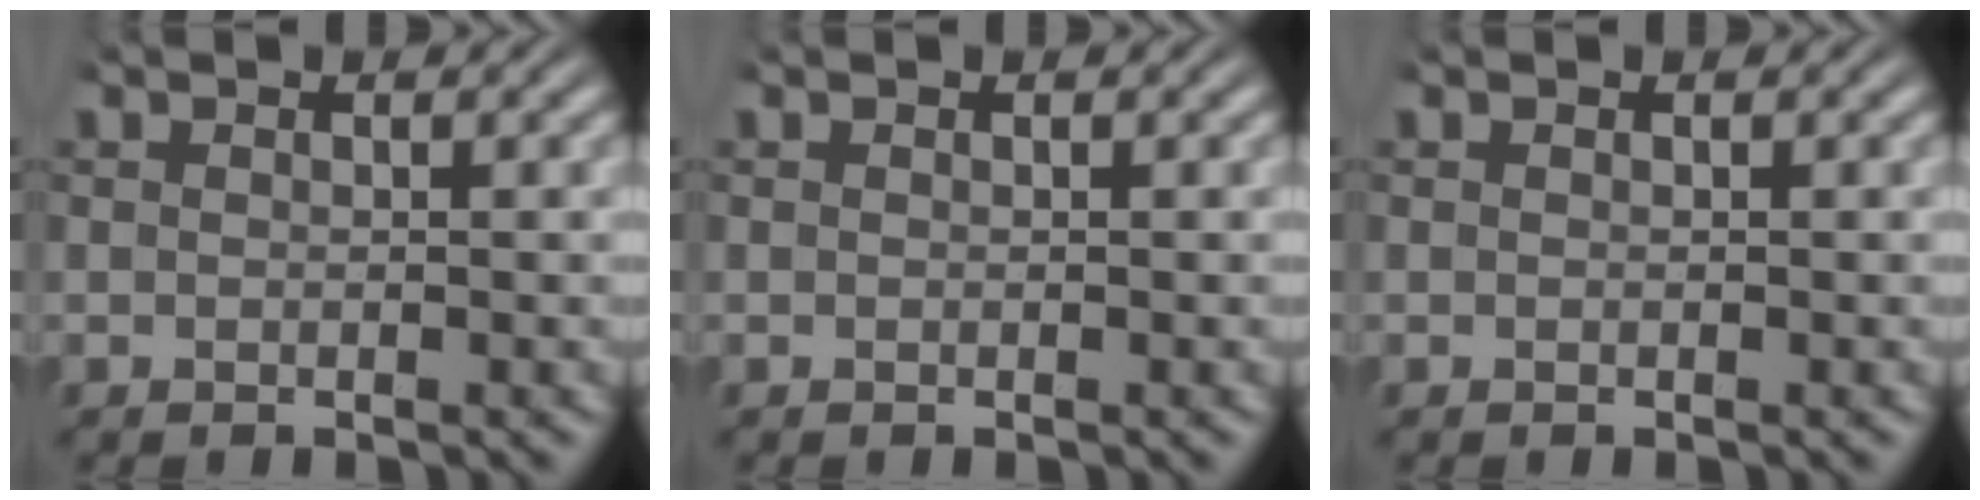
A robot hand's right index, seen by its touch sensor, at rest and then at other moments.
{"total": 0.0}
{"total": 0.0}